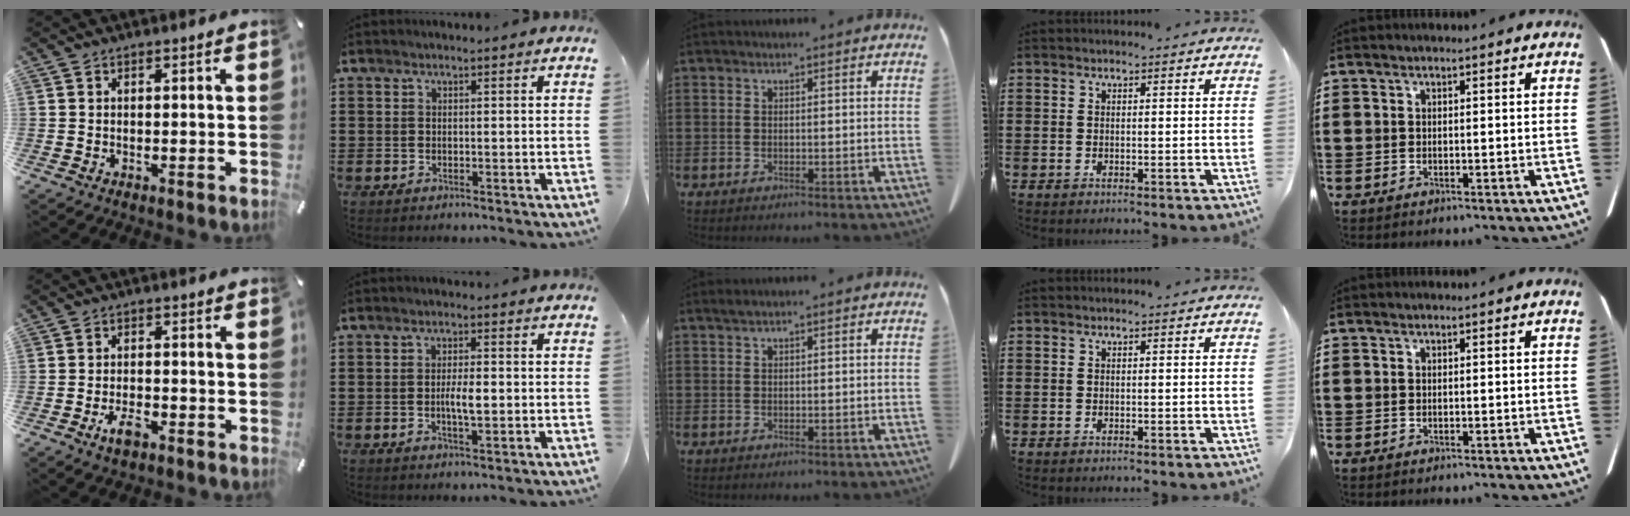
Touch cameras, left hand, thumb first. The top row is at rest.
{"thumb": {"total": 4.2, "force": [-2.5, 1.9, 2.8], "torque": [-0.064, 0.006, -0.049]}, "index": {"total": 3.7, "force": [-0.4, 1.0, 3.5], "torque": [-0.055, -0.002, -0.009]}, "middle": {"total": 0.6, "force": [0.4, 0.0, 0.4], "torque": [-0.009, 0.001, 0.007]}}